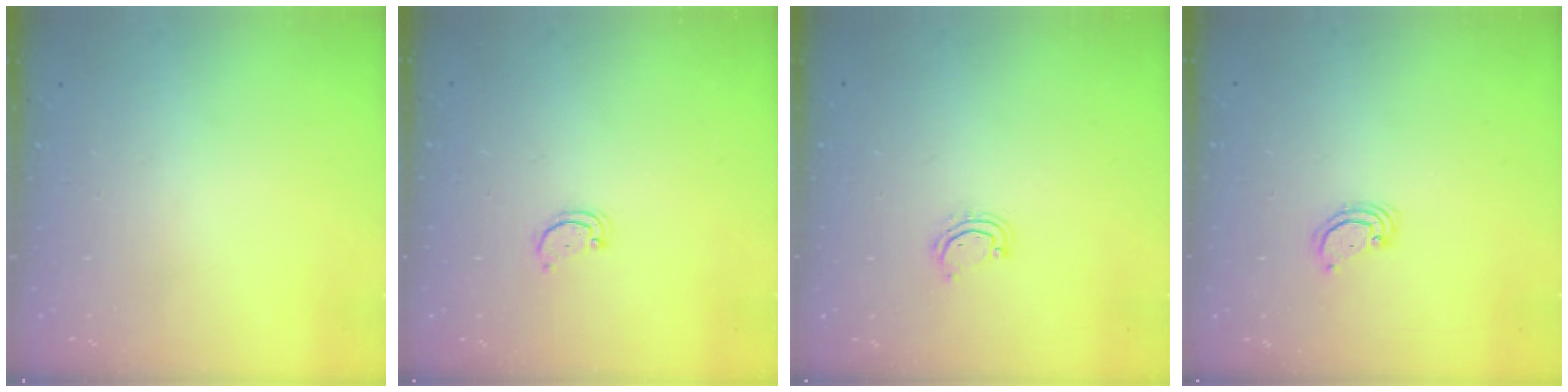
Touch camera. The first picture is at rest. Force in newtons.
{"total": 2.2, "press": 2.1, "slide": 0.4}
{"total": 4.0, "press": 4.0, "slide": 0.3}
{"total": 2.6, "press": 2.6, "slide": 0.2}